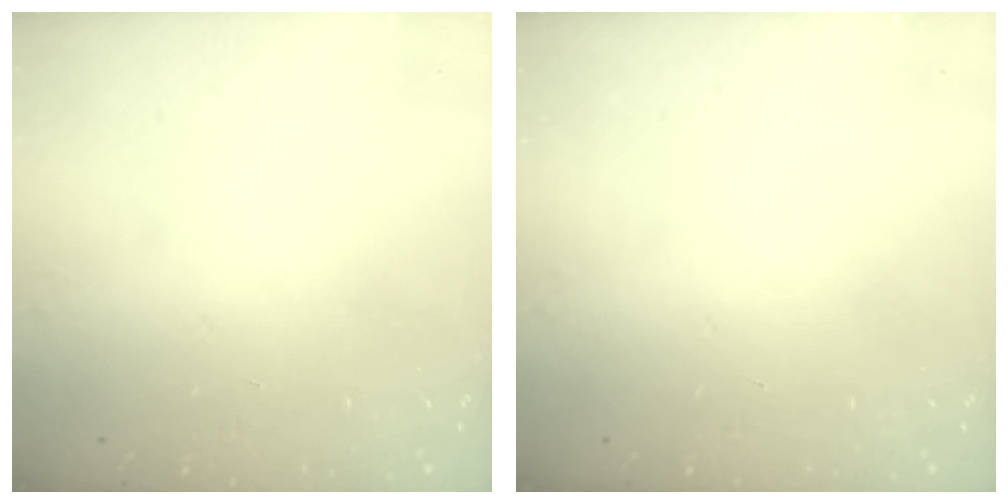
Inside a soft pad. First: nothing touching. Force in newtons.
{"total": 0.0}